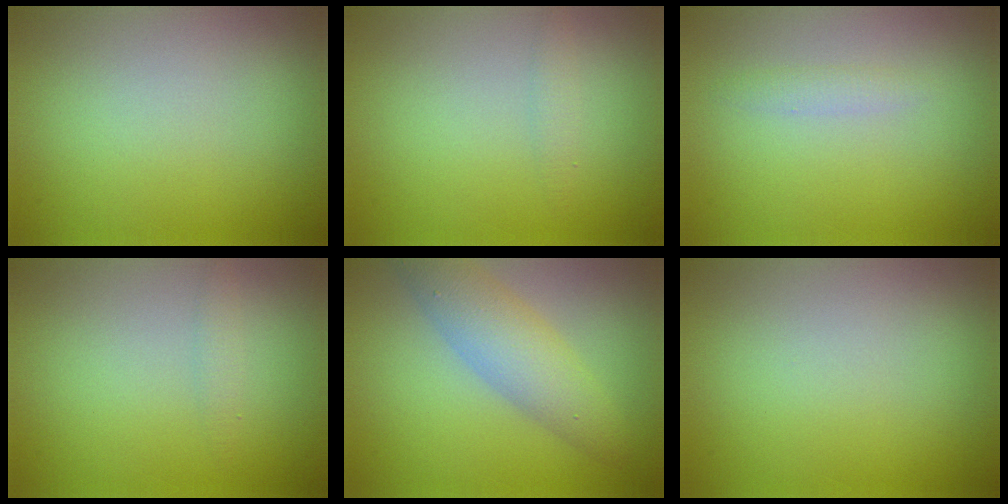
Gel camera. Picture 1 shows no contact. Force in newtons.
{"total": 1.0, "press": 1.0, "slide": 0.0}
{"total": 0.9, "press": 0.9, "slide": 0.0}
{"total": 1.0, "press": 1.0, "slide": 0.0}
{"total": 4.6, "press": 4.6, "slide": 0.0}
{"total": 0.0}